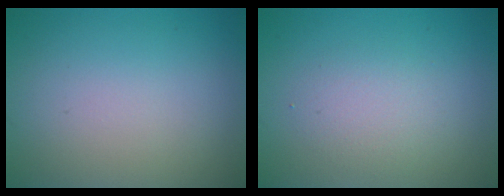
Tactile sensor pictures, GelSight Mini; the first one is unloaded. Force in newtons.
{"total": 2.2, "press": 2.1, "slide": 0.2}